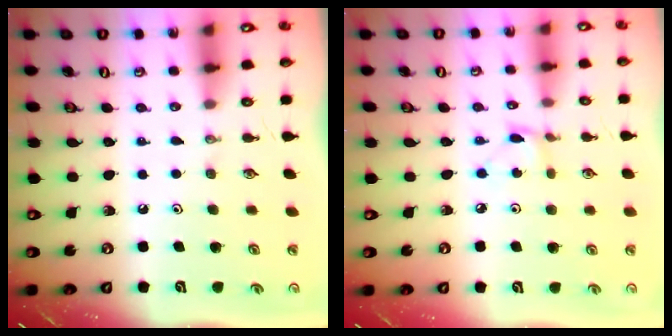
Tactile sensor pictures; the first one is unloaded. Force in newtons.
{"total": 2.4, "press": 2.4, "slide": 0.3}